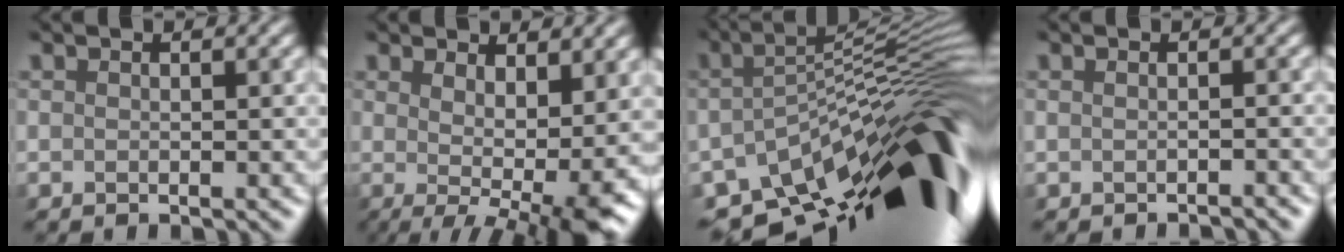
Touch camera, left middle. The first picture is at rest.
{"total": 6.9, "force": [0.9, 2.4, 6.4], "torque": [-0.085, -0.011, 0.017]}
{"total": 14.6, "force": [-7.1, 5.7, 11.4], "torque": [-0.165, 0.002, -0.115]}
{"total": 1.2, "force": [-1.2, 0.0, 0.1], "torque": [0.003, -0.001, -0.020]}